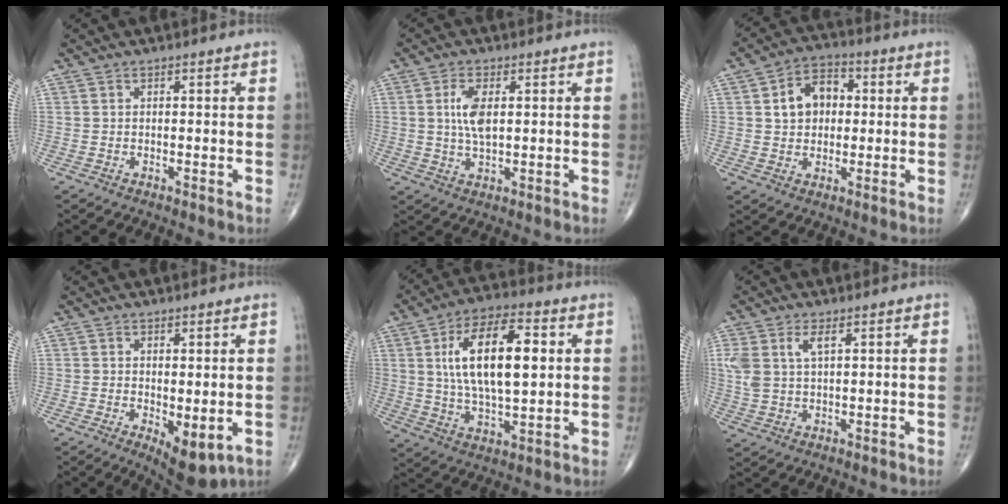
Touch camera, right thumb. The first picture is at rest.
{"total": 5.6, "force": [1.0, 2.5, 5.0], "torque": [-0.100, -0.004, 0.018]}
{"total": 8.9, "force": [1.5, 6.6, 5.9], "torque": [-0.070, 0.014, 0.020]}
{"total": 6.2, "force": [-1.2, 2.7, 5.5], "torque": [-0.071, -0.015, -0.004]}
{"total": 17.3, "force": [3.4, 7.6, 15.2], "torque": [-0.251, 0.001, 0.059]}
{"total": 5.6, "force": [2.2, 2.6, 4.5], "torque": [-0.108, 0.003, 0.051]}